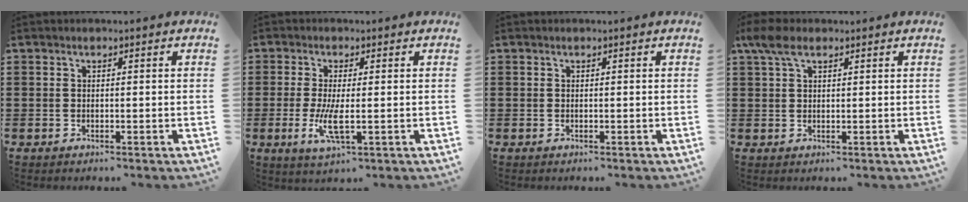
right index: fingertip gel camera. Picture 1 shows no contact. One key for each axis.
{"total": 5.4, "fx": -1.1, "fy": 1.1, "fz": 5.2, "tx": -0.108, "ty": -0.015, "tz": -0.023}
{"total": 0.0}
{"total": 4.6, "fx": 2.3, "fy": 2.4, "fz": 3.2, "tx": -0.073, "ty": 0.011, "tz": 0.042}